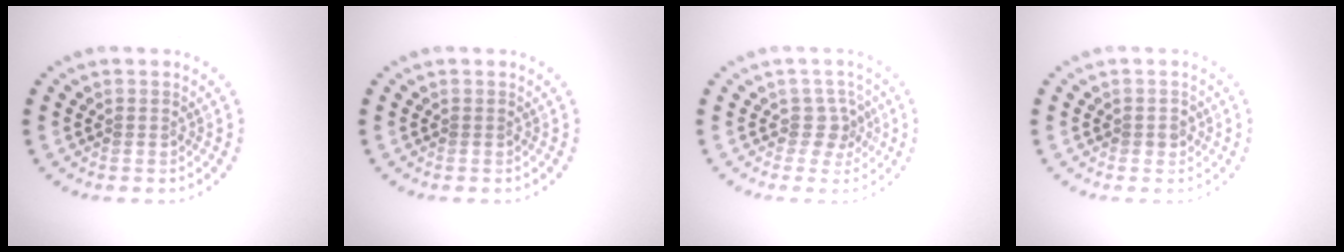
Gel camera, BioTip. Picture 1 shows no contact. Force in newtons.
{"total": 0.0}
{"total": 2.0, "press": 1.5, "slide": 1.3}
{"total": 1.1, "press": 1.0, "slide": 0.4}